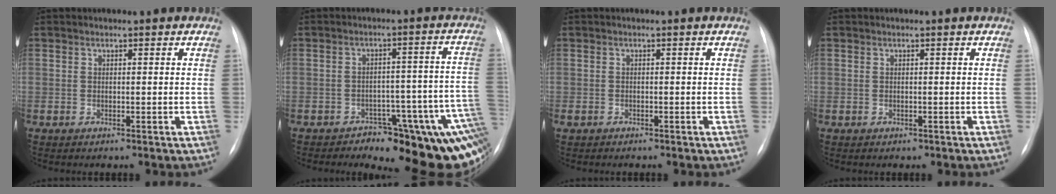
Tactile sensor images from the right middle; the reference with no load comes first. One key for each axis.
{"total": 16.3, "fx": -10.7, "fy": 5.2, "fz": 11.0, "tx": -0.023, "ty": 0.045, "tz": -0.123}
{"total": 1.4, "fx": -1.1, "fy": 0.8, "fz": 0.4, "tx": -0.012, "ty": 0.000, "tz": -0.014}
{"total": 0.0}